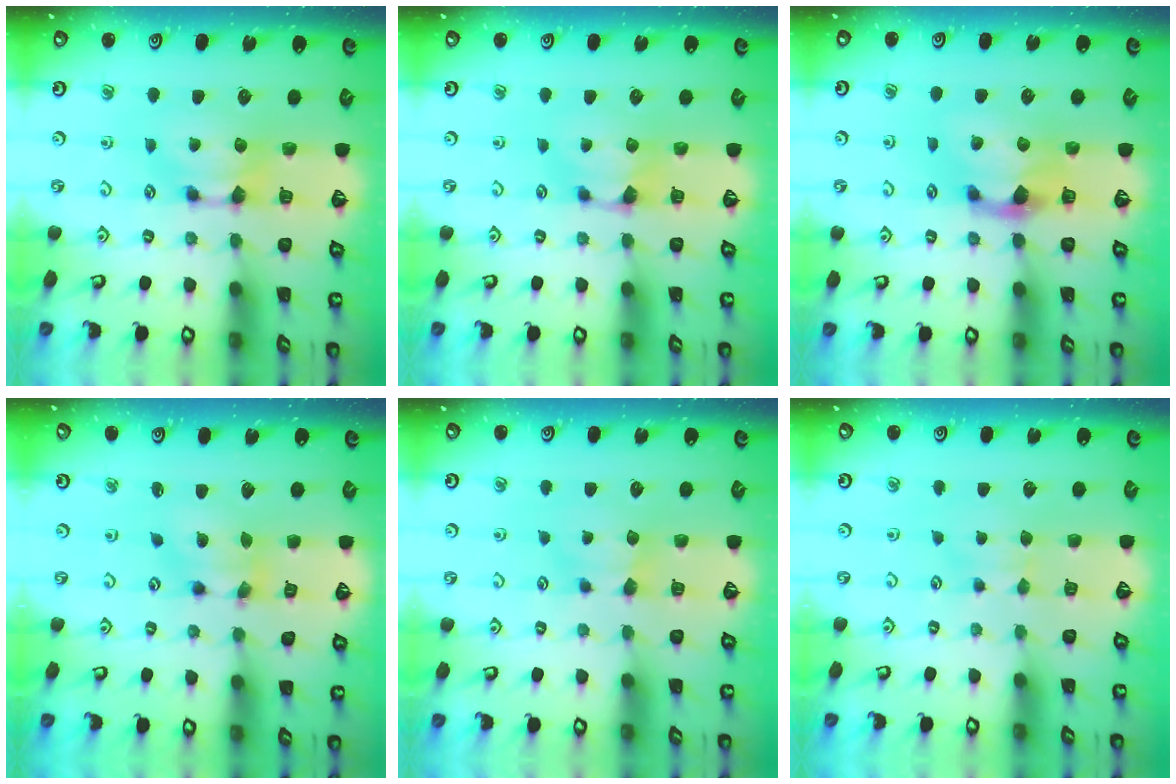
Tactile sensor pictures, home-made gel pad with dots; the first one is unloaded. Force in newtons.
{"total": 0.0}
{"total": 1.9, "press": 1.4, "slide": 1.3}
{"total": 3.6, "press": 3.1, "slide": 2.0}
{"total": 1.4, "press": 1.3, "slide": 0.5}
{"total": 2.2, "press": 2.2, "slide": 0.5}